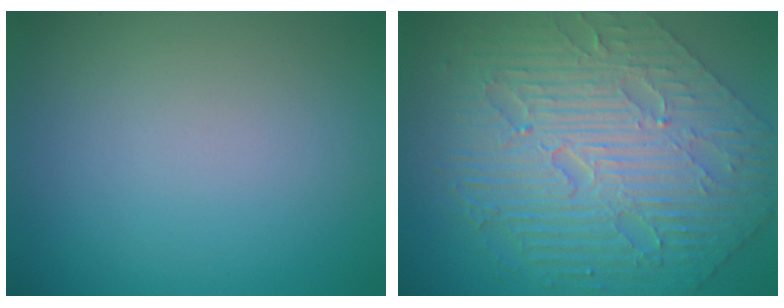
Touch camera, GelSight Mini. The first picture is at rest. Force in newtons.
{"total": 10.4, "press": 7.1, "slide": 7.6}